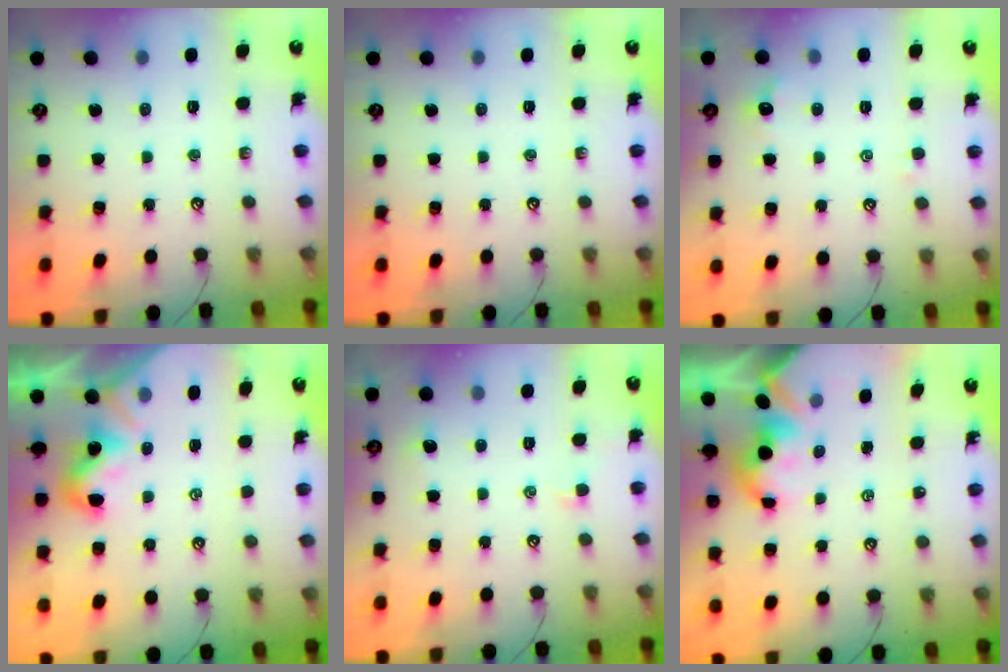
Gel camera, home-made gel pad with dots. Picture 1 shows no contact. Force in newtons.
{"total": 0.0}
{"total": 0.7, "press": 0.1, "slide": 0.7}
{"total": 2.0, "press": 2.0, "slide": 0.5}
{"total": 1.2, "press": 1.2, "slide": 0.4}
{"total": 1.6, "press": 1.6, "slide": 0.3}